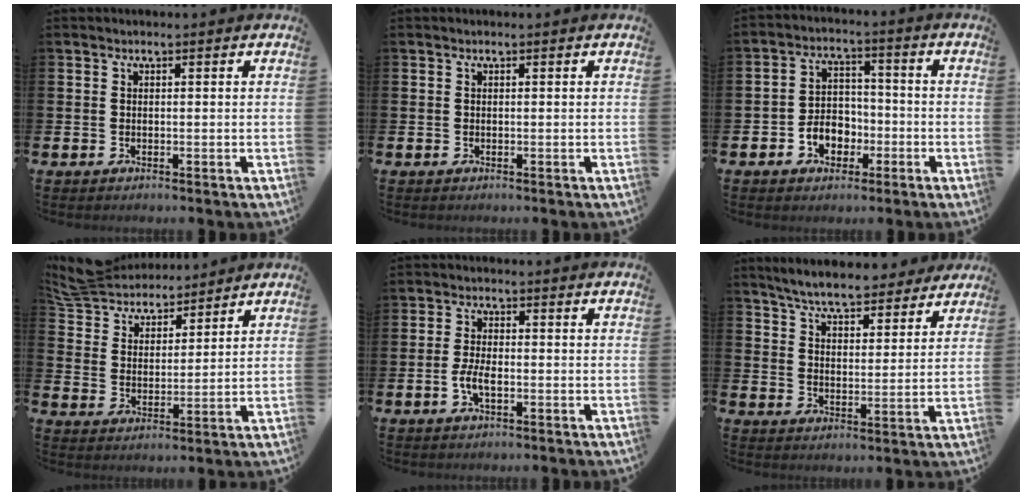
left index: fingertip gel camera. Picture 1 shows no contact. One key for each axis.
{"total": 0.0}
{"total": 4.5, "fx": -1.8, "fy": 3.7, "fz": 1.8, "tx": -0.033, "ty": 0.004, "tz": -0.041}
{"total": 7.0, "fx": 6.8, "fy": 1.7, "fz": 0.2, "tx": -0.047, "ty": -0.043, "tz": 0.123}
{"total": 3.1, "fx": -1.0, "fy": 1.3, "fz": 2.6, "tx": -0.055, "ty": 0.001, "tz": -0.020}
{"total": 6.9, "fx": 6.5, "fy": 1.3, "fz": 1.6, "tx": -0.057, "ty": -0.035, "tz": 0.115}